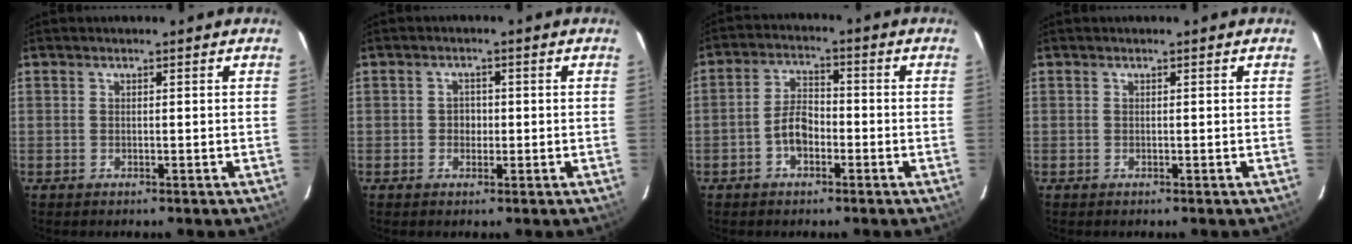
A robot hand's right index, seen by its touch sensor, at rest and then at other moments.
{"total": 2.1, "force": [-0.4, 1.9, 0.7], "torque": [-0.009, 0.006, -0.007]}
{"total": 5.3, "force": [-2.2, 3.0, 3.8], "torque": [-0.076, 0.015, -0.040]}
{"total": 0.0}